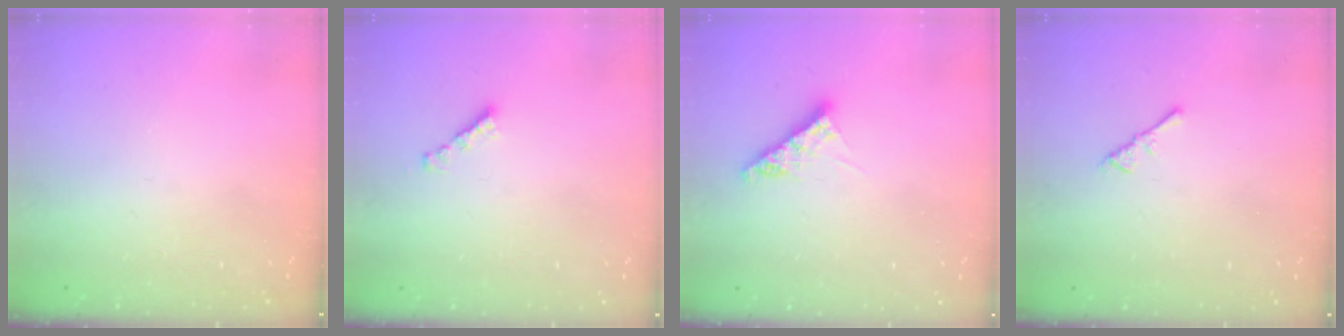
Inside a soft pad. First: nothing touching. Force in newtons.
{"total": 2.3, "press": 2.3, "slide": 0.2}
{"total": 7.9, "press": 7.8, "slide": 0.6}
{"total": 2.2, "press": 2.1, "slide": 0.5}